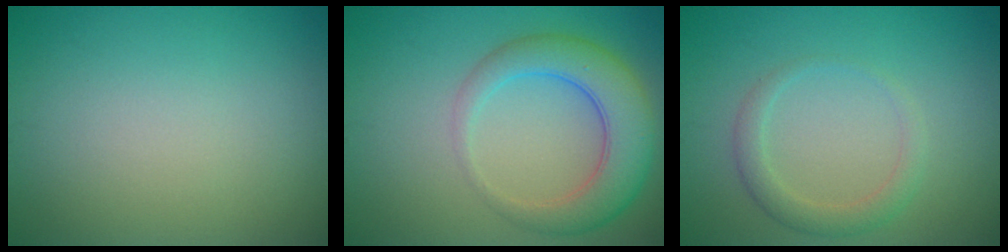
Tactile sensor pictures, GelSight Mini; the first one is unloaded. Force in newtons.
{"total": 5.5, "press": 5.5, "slide": 0.1}
{"total": 2.0, "press": 2.0, "slide": 0.2}